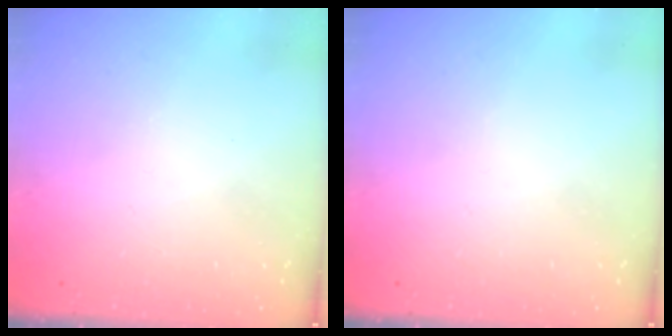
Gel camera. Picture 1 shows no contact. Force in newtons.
{"total": 0.0}